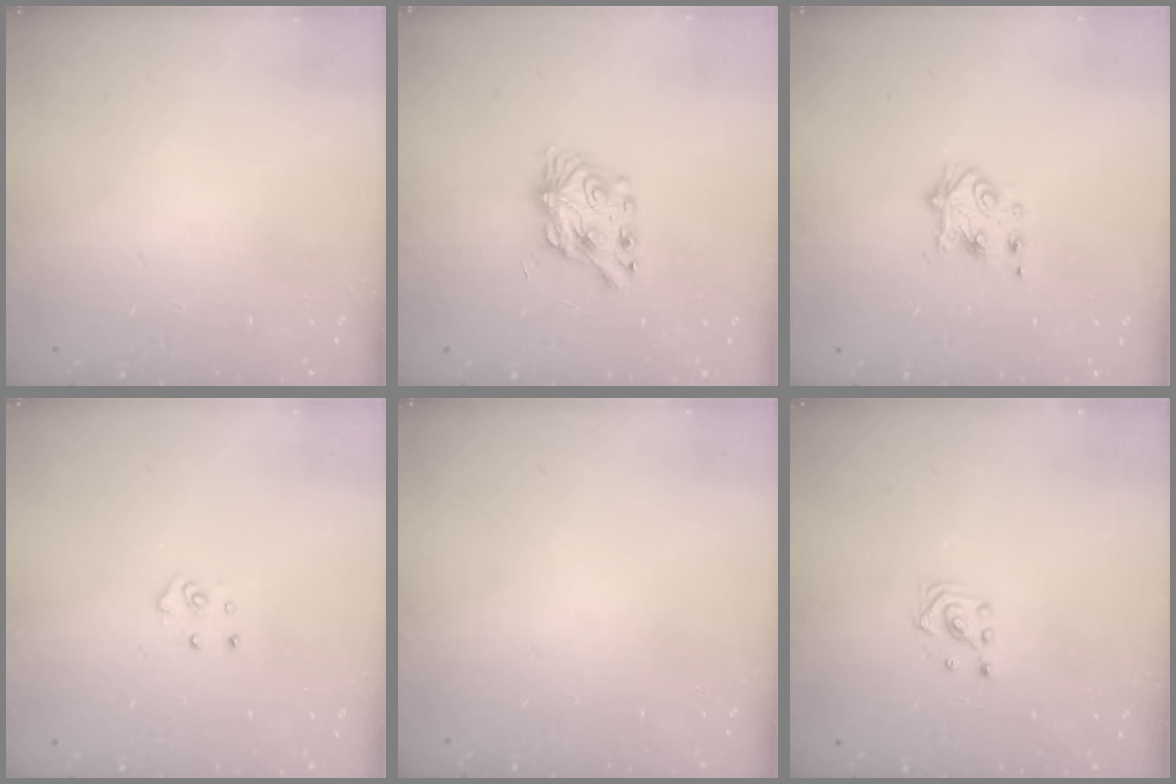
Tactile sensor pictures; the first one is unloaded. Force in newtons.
{"total": 7.2, "press": 7.2, "slide": 0.1}
{"total": 5.3, "press": 5.2, "slide": 0.8}
{"total": 4.6, "press": 4.6, "slide": 0.4}
{"total": 0.0}
{"total": 2.6, "press": 2.6, "slide": 0.3}